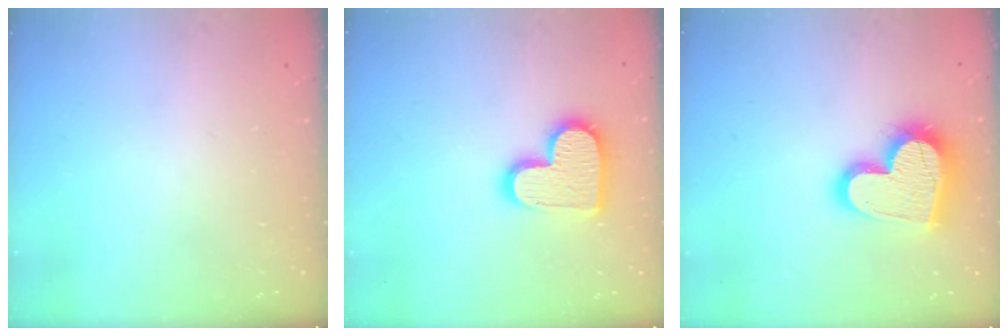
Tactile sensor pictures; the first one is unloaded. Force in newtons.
{"total": 14.2, "press": 14.2, "slide": 0.9}
{"total": 19.3, "press": 19.2, "slide": 1.5}